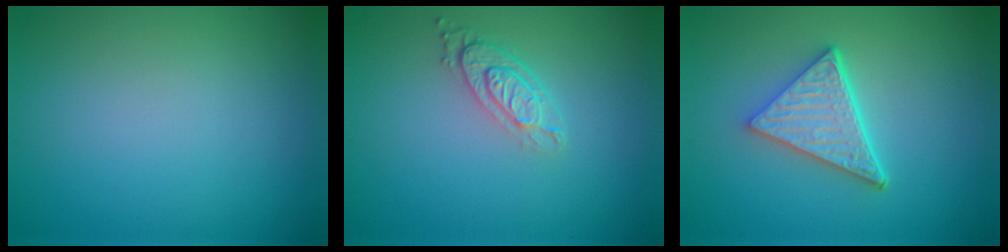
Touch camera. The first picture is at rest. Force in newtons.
{"total": 3.1, "press": 2.3, "slide": 2.1}
{"total": 5.2, "press": 3.8, "slide": 3.6}